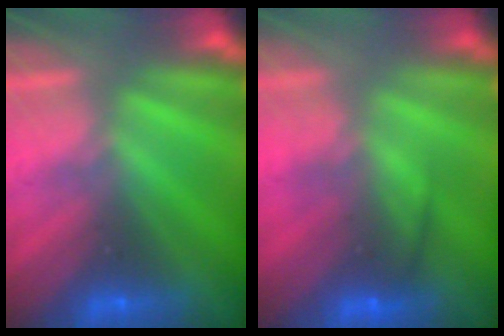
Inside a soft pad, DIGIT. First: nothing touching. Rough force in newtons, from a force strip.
{"total": 2.4}